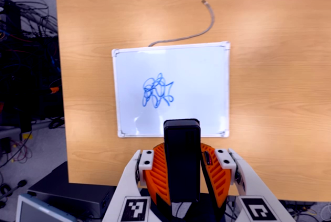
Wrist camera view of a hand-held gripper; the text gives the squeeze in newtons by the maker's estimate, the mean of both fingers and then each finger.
{"total": 8.6, "left": 7.8, "right": 9.3}